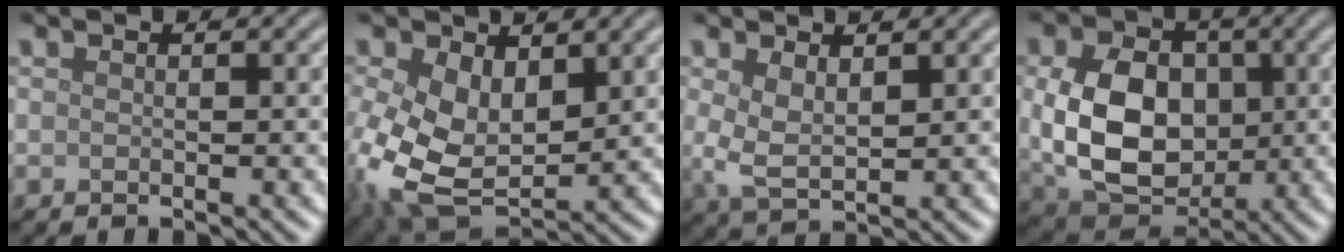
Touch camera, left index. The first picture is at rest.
{"total": 9.4, "force": [-0.1, 6.0, 7.2], "torque": [-0.179, -0.020, 0.007]}
{"total": 3.1, "force": [0.8, 1.6, 2.5], "torque": [-0.060, 0.000, 0.018]}
{"total": 10.1, "force": [0.2, 7.5, 6.8], "torque": [-0.154, -0.013, 0.011]}